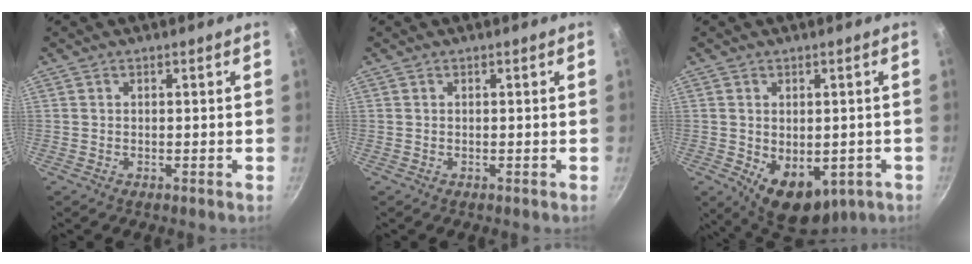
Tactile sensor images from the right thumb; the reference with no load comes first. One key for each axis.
{"total": 0.0}
{"total": 11.3, "fx": -2.9, "fy": 7.5, "fz": 7.9, "tx": -0.085, "ty": -0.010, "tz": -0.018}